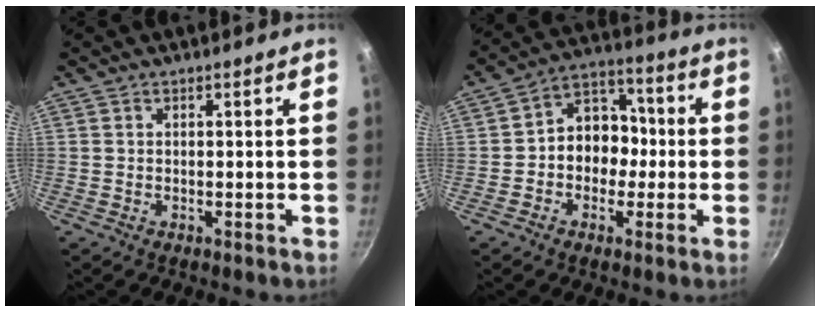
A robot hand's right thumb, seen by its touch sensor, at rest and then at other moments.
{"total": 10.3, "force": [-1.2, 8.4, 5.8], "torque": [-0.029, 0.041, -0.036]}